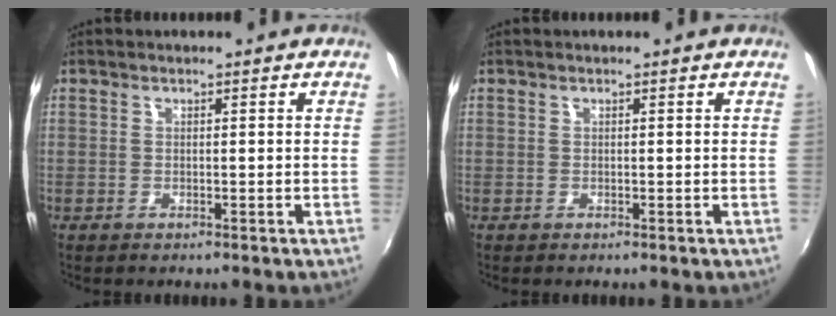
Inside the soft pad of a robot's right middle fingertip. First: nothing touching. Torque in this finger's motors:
{"motor_torque": [0.00, 0.06, 0.00, 0.00]}